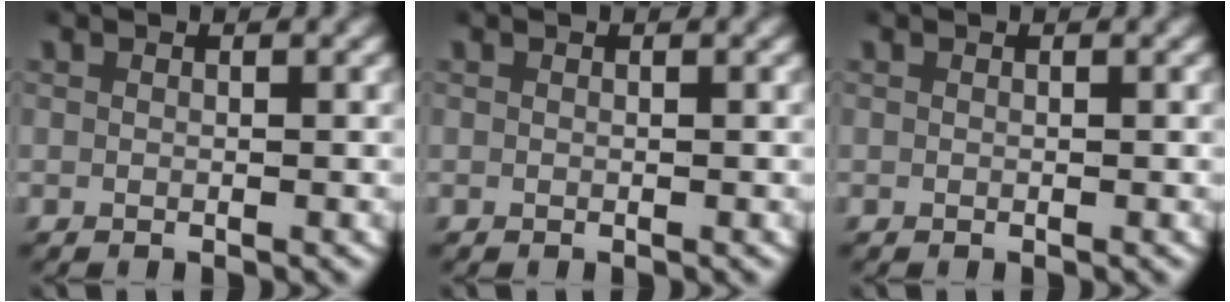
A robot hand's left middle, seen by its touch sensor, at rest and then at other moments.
{"total": 0.0}
{"total": 0.0}